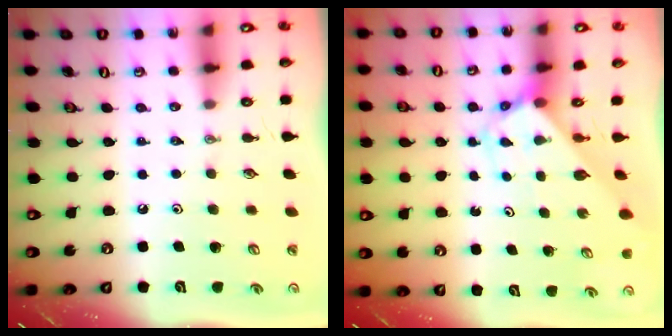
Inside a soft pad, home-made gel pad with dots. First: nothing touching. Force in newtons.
{"total": 2.7, "press": 2.7, "slide": 0.2}